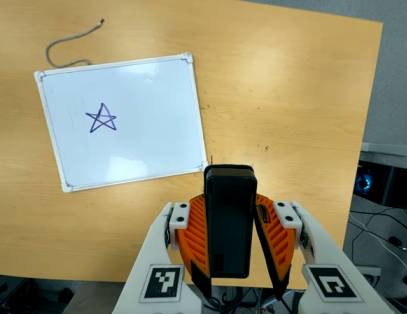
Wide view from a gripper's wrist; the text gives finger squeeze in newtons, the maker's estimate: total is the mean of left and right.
{"total": 6.5, "left": 5.0, "right": 8.0}